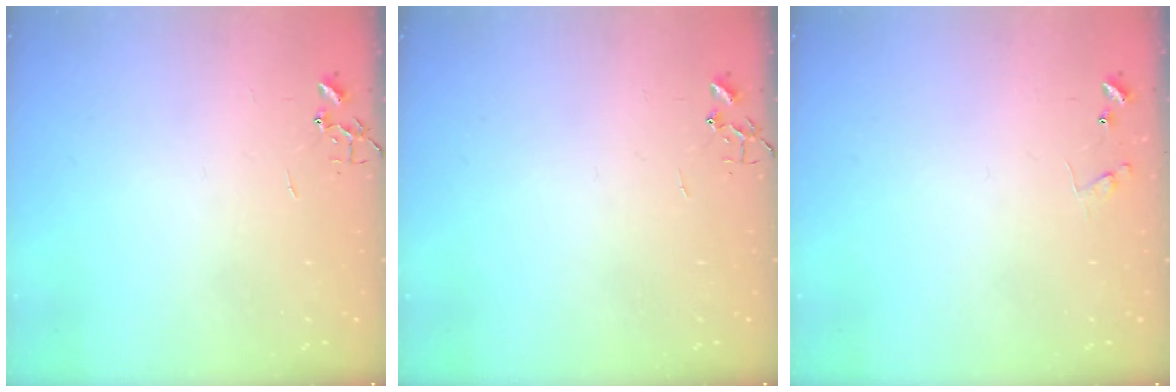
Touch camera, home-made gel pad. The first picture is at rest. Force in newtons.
{"total": 0.0}
{"total": 7.7, "press": 7.7, "slide": 0.3}